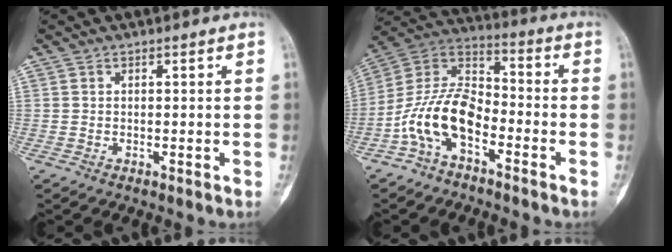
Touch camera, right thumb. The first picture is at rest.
{"total": 13.3, "force": [-5.5, 7.2, 9.7], "torque": [-0.183, 0.066, -0.116]}